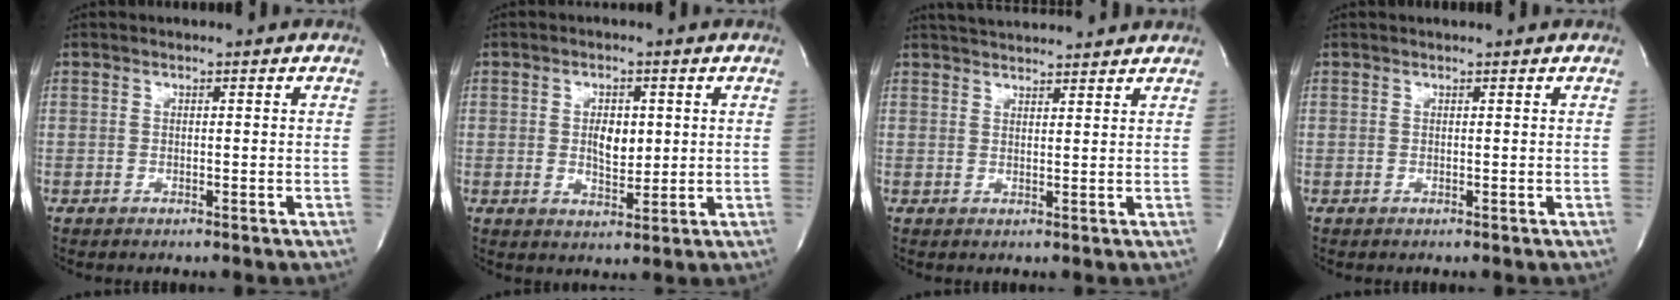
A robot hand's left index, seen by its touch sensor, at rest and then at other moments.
{"total": 4.3, "force": [0.7, 2.3, 3.6], "torque": [-0.060, -0.004, 0.016]}
{"total": 8.5, "force": [8.2, 0.6, 2.3], "torque": [-0.042, 0.029, 0.116]}
{"total": 1.5, "force": [1.5, -0.1, 0.4], "torque": [-0.009, 0.010, 0.019]}